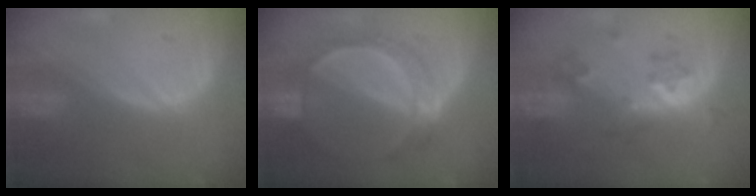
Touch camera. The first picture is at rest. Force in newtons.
{"total": 6.9, "press": 6.5, "slide": 2.4}
{"total": 6.0, "press": 5.8, "slide": 1.8}